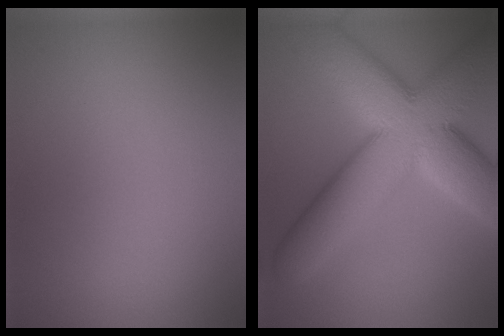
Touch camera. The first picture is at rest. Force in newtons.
{"total": 14.3, "press": 14.3, "slide": 0.8}